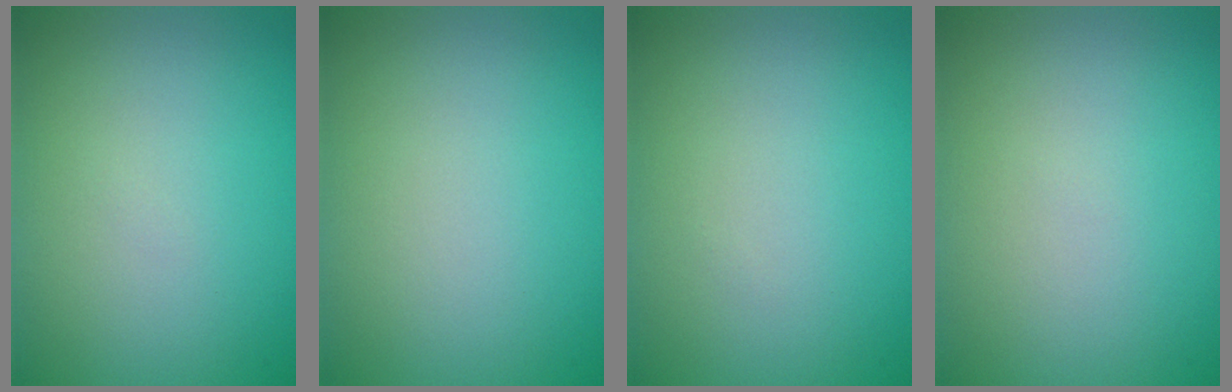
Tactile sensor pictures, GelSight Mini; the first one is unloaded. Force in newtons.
{"total": 0.0}
{"total": 0.0}
{"total": 0.0}